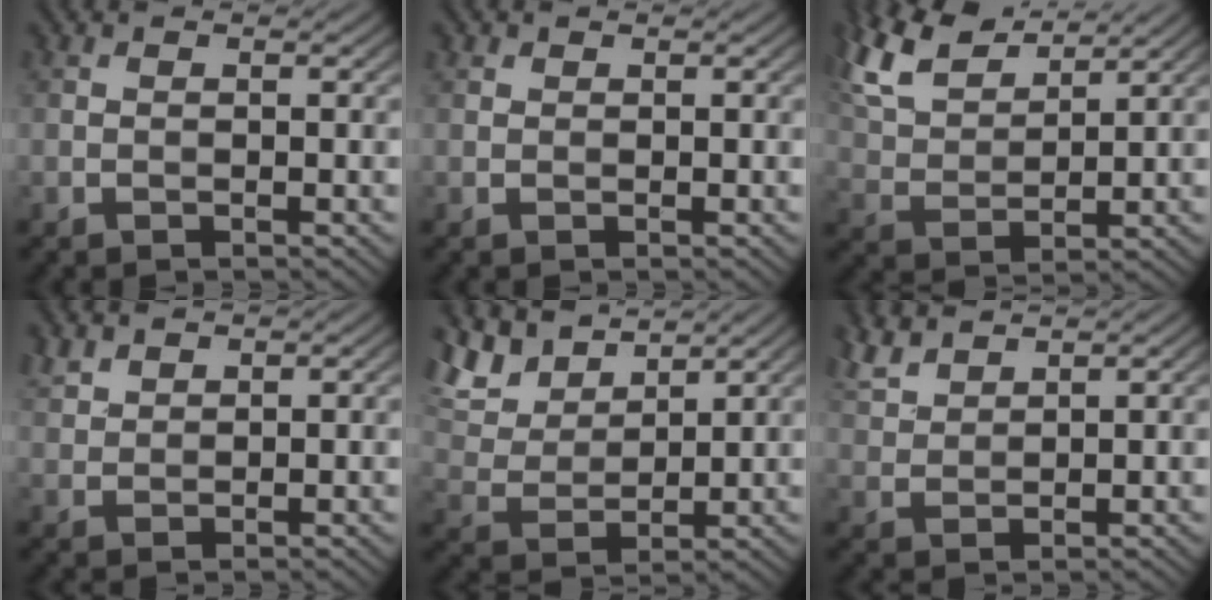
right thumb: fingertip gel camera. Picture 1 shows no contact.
{"total": 0.6, "force": [0.5, 0.4, 0.1], "torque": [0.000, 0.000, 0.010]}
{"total": 9.6, "force": [7.1, 3.4, 5.5], "torque": [-0.151, 0.023, 0.149]}
{"total": 2.6, "force": [2.1, 1.3, 0.9], "torque": [-0.024, 0.004, 0.050]}
{"total": 9.3, "force": [7.1, 3.7, 4.8], "torque": [-0.135, 0.019, 0.125]}
{"total": 4.4, "force": [3.8, 1.2, 1.9], "torque": [-0.058, 0.011, 0.086]}